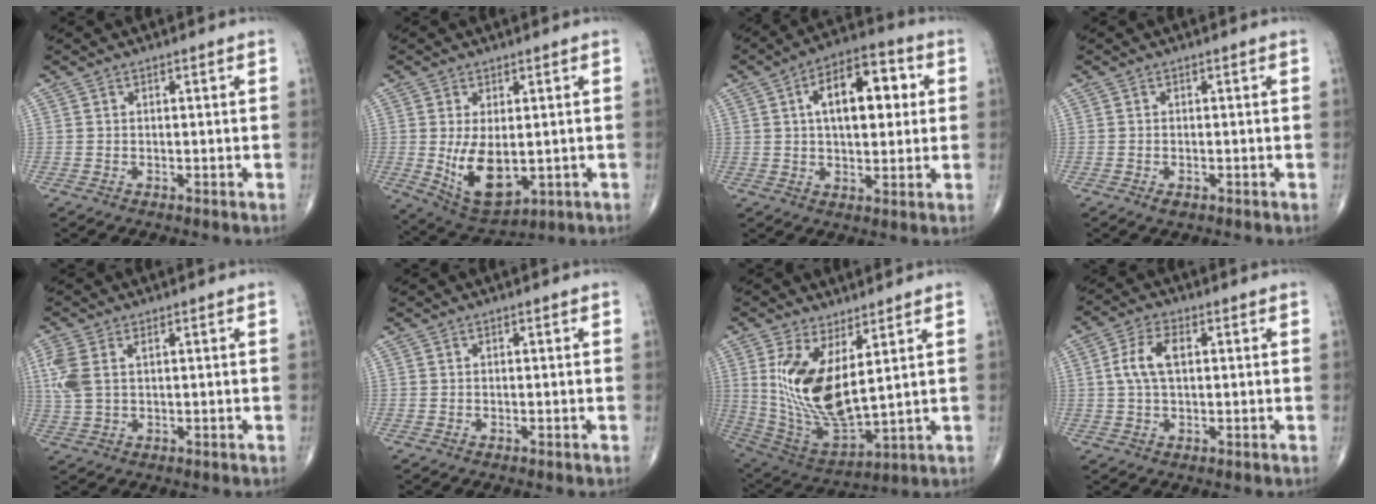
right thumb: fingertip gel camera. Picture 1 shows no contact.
{"total": 10.5, "force": [-0.9, 5.6, 8.9], "torque": [-0.141, -0.017, 0.009]}
{"total": 13.9, "force": [3.0, 7.1, 11.5], "torque": [-0.150, 0.016, 0.040]}
{"total": 1.2, "force": [-0.6, 0.6, 0.8], "torque": [-0.013, 0.001, -0.007]}
{"total": 6.2, "force": [1.7, 3.3, 4.9], "torque": [-0.140, 0.011, 0.041]}
{"total": 0.0}
{"total": 15.4, "force": [4.4, 6.4, 13.4], "torque": [-0.260, -0.036, 0.105]}
{"total": 6.2, "force": [1.1, 3.2, 5.2], "torque": [-0.116, 0.013, 0.020]}